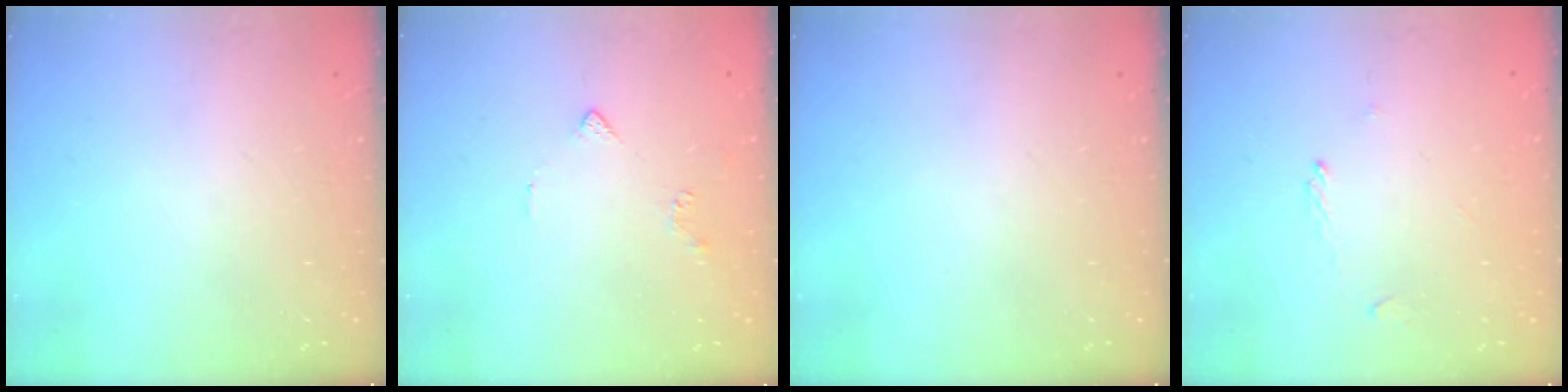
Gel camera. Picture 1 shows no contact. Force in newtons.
{"total": 3.9, "press": 3.8, "slide": 0.9}
{"total": 0.0}
{"total": 1.2, "press": 1.1, "slide": 0.3}